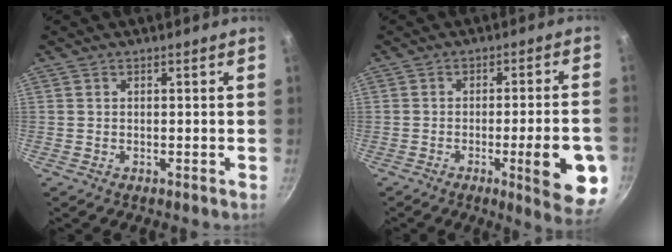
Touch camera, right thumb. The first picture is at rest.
{"total": 13.3, "force": [-4.2, 2.5, 12.4], "torque": [-0.144, 0.012, -0.051]}